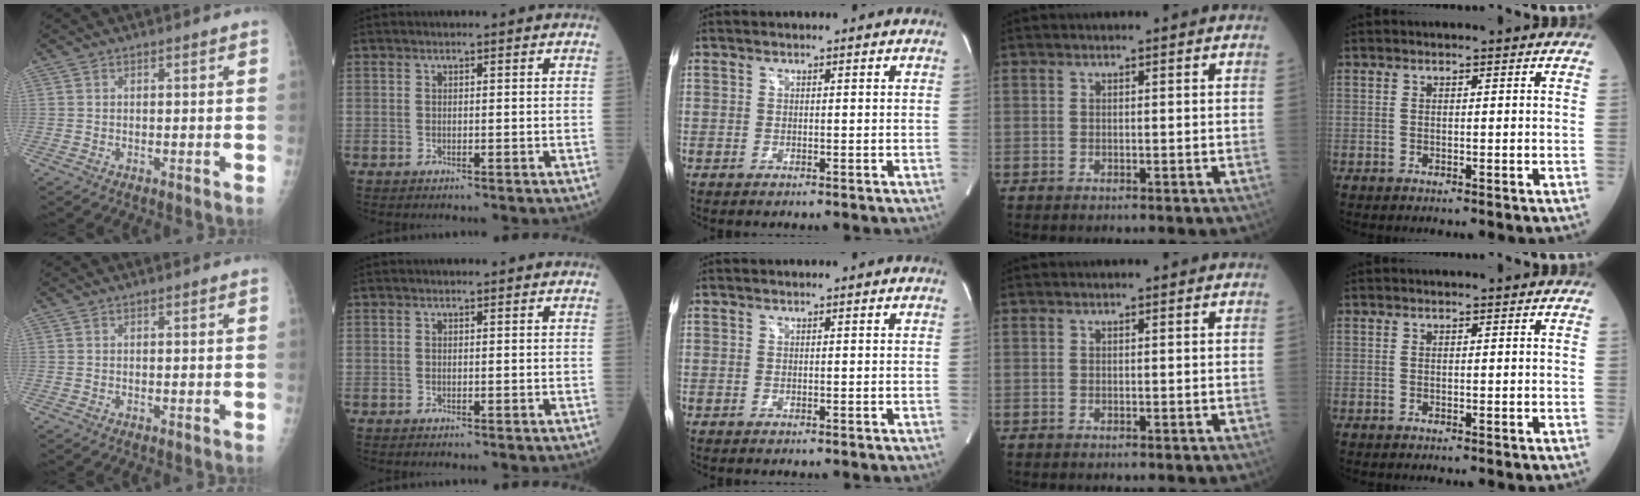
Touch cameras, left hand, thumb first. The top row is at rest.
{}